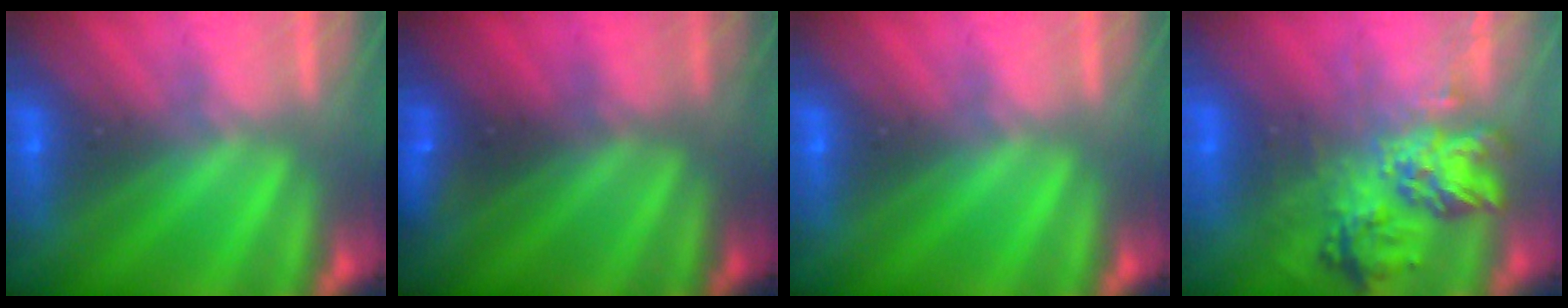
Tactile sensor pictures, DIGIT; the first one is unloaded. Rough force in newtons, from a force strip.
{"total": 1.4}
{"total": 0.0}
{"total": 8.0}